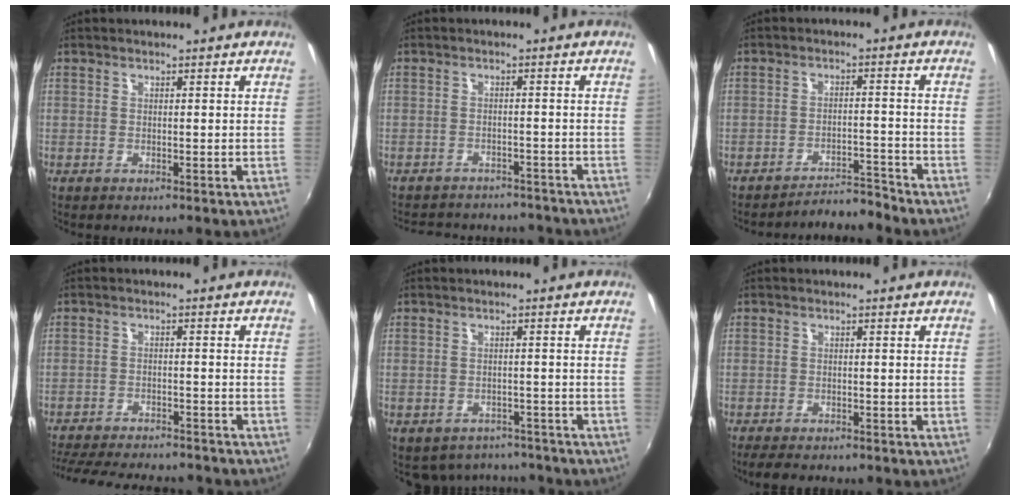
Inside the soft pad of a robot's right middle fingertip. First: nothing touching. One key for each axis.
{"total": 13.0, "fx": -11.4, "fy": 4.5, "fz": 4.2, "tx": -0.094, "ty": 0.001, "tz": -0.146}
{"total": 5.0, "fx": -4.9, "fy": -0.7, "fz": -0.2, "tx": -0.009, "ty": 0.013, "tz": -0.075}
{"total": 16.4, "fx": -14.3, "fy": 4.0, "fz": 6.9, "tx": -0.150, "ty": -0.020, "tz": -0.206}
{"total": 7.3, "fx": -5.9, "fy": 3.9, "fz": 1.9, "tx": -0.046, "ty": -0.005, "tz": -0.070}
{"total": 4.0, "fx": -3.4, "fy": 1.3, "fz": 1.7, "tx": -0.045, "ty": -0.013, "tz": -0.057}